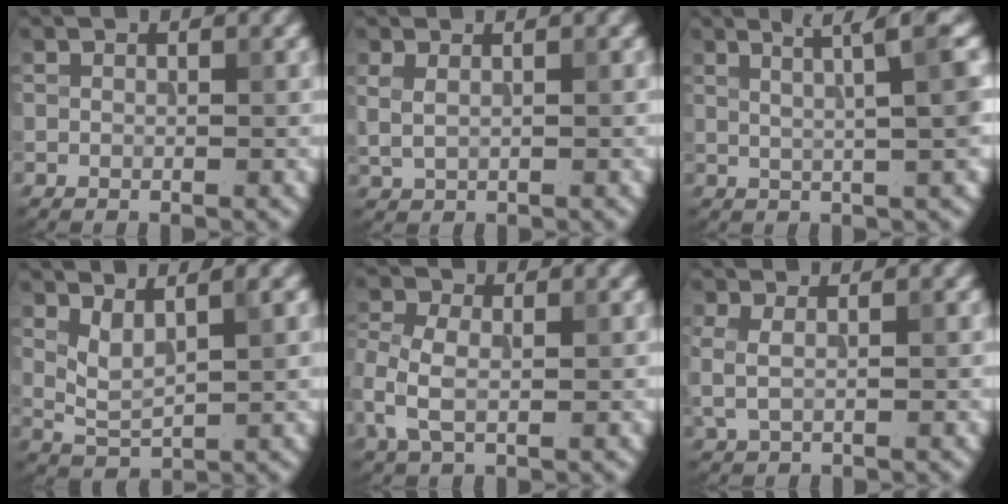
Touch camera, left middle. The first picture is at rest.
{"total": 1.4, "force": [0.6, 0.6, 1.2], "torque": [-0.029, 0.000, 0.017]}
{"total": 5.1, "force": [2.1, 1.0, 4.6], "torque": [-0.052, 0.019, 0.028]}
{"total": 2.8, "force": [1.4, 0.5, 2.4], "torque": [-0.058, -0.007, 0.034]}
{"total": 4.0, "force": [-0.8, 2.5, 3.0], "torque": [-0.086, -0.003, -0.018]}
{"total": 1.5, "force": [0.3, 0.5, 1.4], "torque": [-0.035, 0.001, 0.006]}